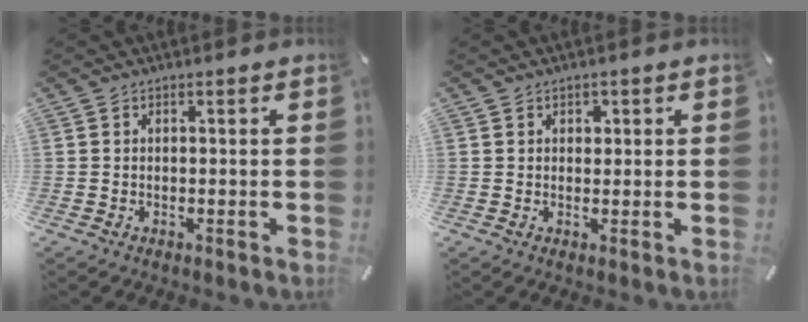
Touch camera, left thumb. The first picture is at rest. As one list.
[{"total": 1.3, "force": [0.5, 1.2, 0.3], "torque": [0.008, -0.005, 0.005]}]